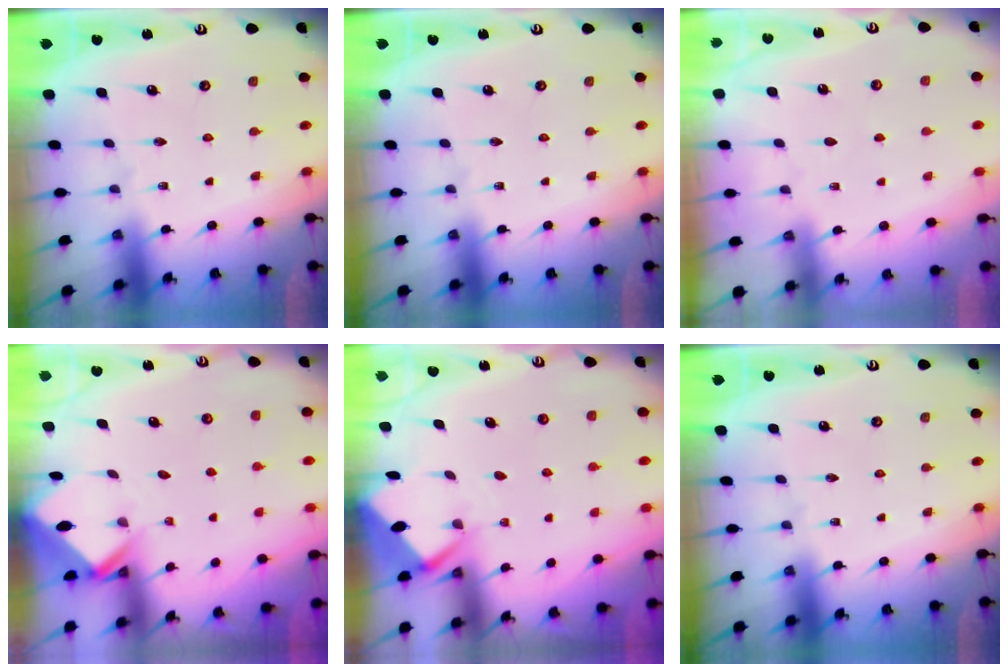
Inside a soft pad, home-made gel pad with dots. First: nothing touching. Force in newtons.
{"total": 0.0}
{"total": 2.8, "press": 2.8, "slide": 0.4}
{"total": 2.7, "press": 2.7, "slide": 0.1}
{"total": 2.9, "press": 2.9, "slide": 0.4}
{"total": 0.0}